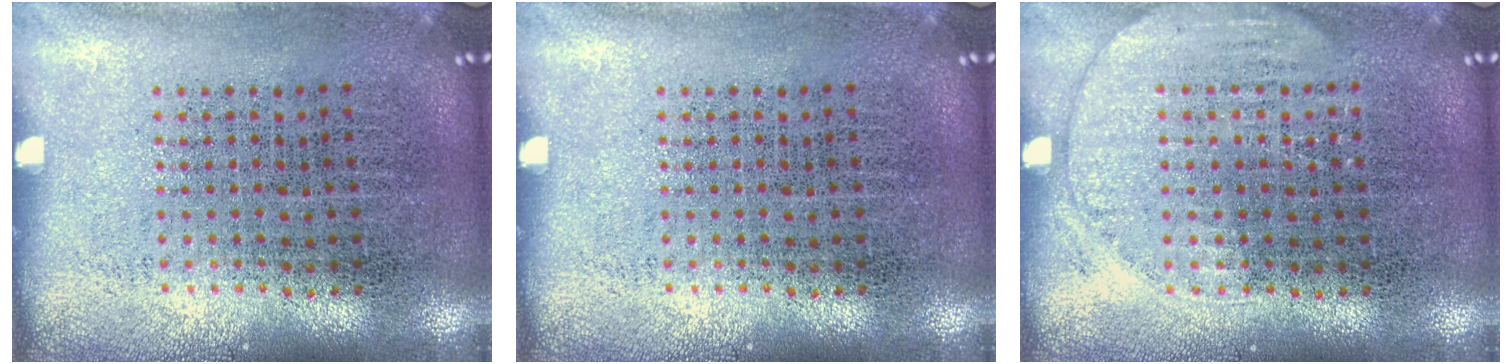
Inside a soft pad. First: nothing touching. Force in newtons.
{"total": 0.0}
{"total": 1.6, "press": 1.6, "slide": 0.0}